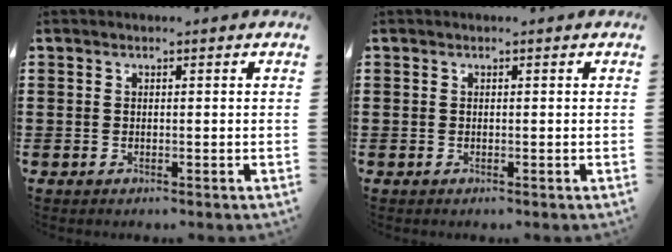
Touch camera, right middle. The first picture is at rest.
{"total": 0.0}